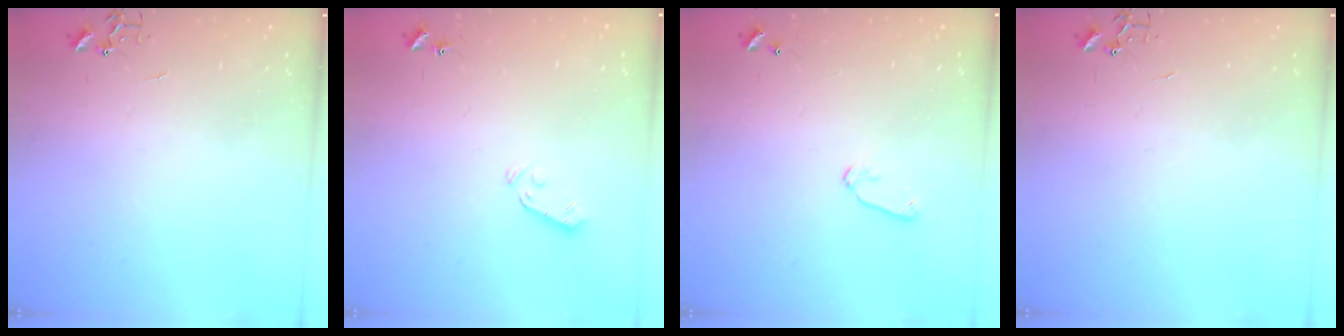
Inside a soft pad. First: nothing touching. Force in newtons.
{"total": 3.0, "press": 2.9, "slide": 0.9}
{"total": 6.8, "press": 6.7, "slide": 1.0}
{"total": 0.0}